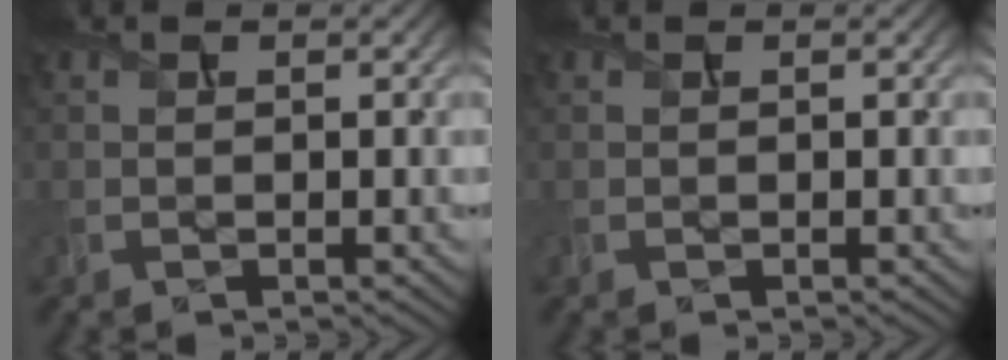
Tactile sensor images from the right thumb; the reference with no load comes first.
{"total": 0.0}